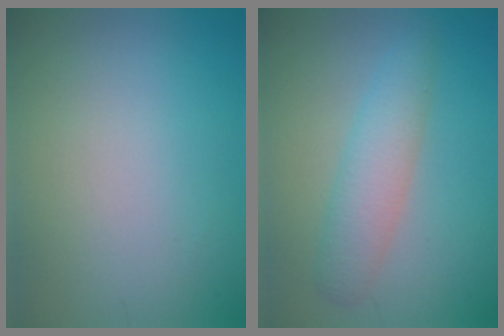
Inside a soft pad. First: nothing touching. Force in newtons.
{"total": 3.5, "press": 3.5, "slide": 0.2}